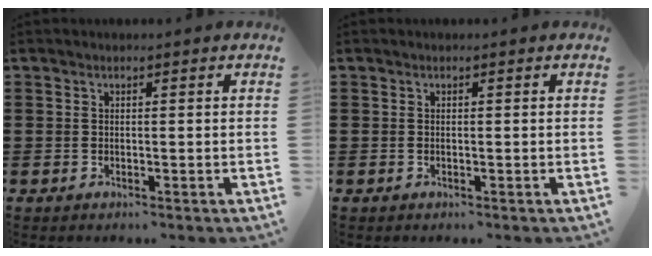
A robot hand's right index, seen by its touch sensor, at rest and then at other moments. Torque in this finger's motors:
{"motor_torque": [-0.71, 1.27, 0.01, -0.01]}